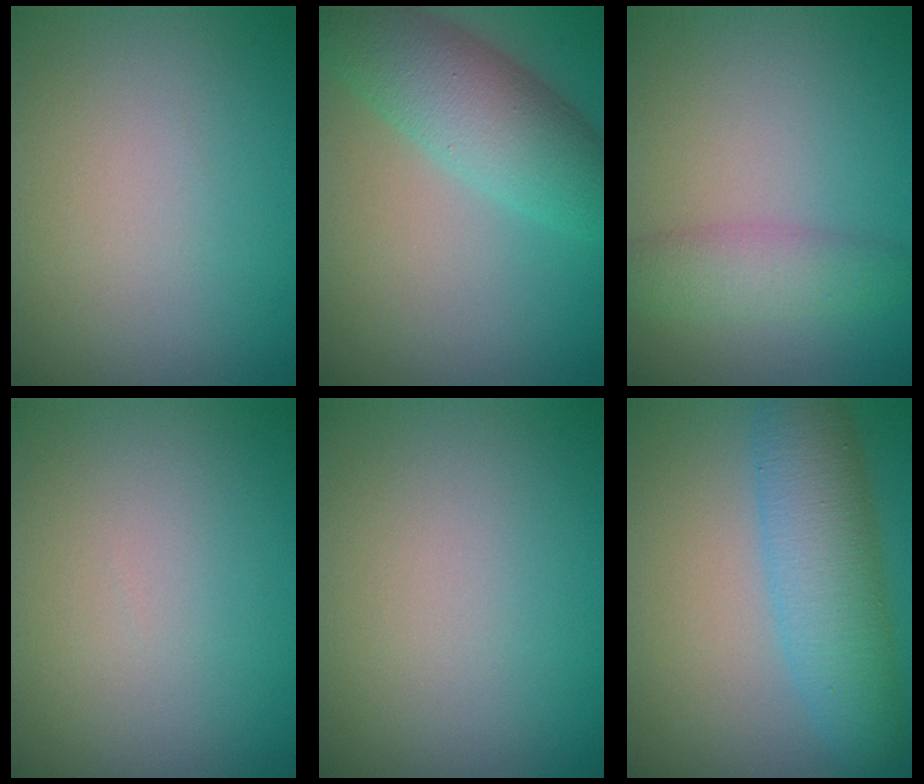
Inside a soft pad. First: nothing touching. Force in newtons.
{"total": 6.9, "press": 6.9, "slide": 0.1}
{"total": 3.0, "press": 3.0, "slide": 0.0}
{"total": 0.0}
{"total": 0.0}
{"total": 6.5, "press": 6.5, "slide": 0.1}